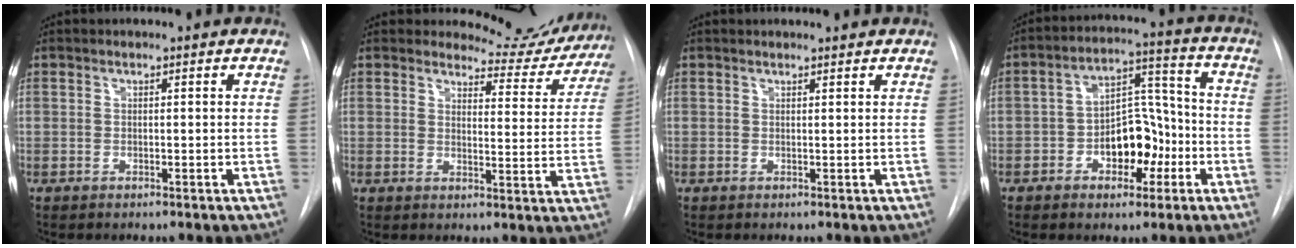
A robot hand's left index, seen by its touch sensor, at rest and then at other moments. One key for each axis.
{"total": 8.9, "fx": 8.7, "fy": 2.2, "fz": -0.4, "tx": 0.020, "ty": -0.040, "tz": 0.089}
{"total": 2.5, "fx": 2.4, "fy": 0.2, "fz": 0.4, "tx": -0.005, "ty": 0.014, "tz": 0.029}
{"total": 9.5, "fx": -3.4, "fy": 5.4, "fz": 7.1, "tx": -0.111, "ty": 0.029, "tz": -0.051}